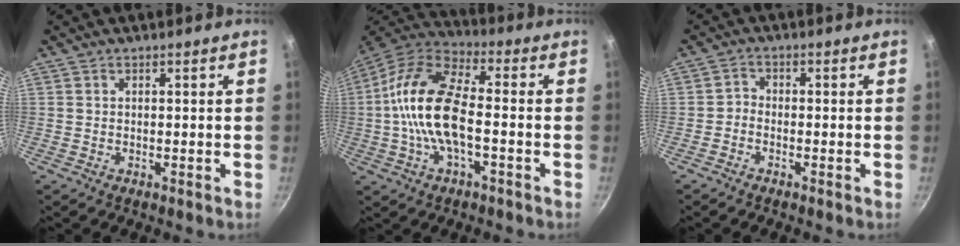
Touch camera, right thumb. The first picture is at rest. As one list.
[{"total": 16.2, "force": [-1.7, 7.5, 14.3], "torque": [-0.261, 0.038, -0.050]}, {"total": 1.7, "force": [-1.2, 1.0, 0.6], "torque": [-0.012, 0.015, -0.029]}]